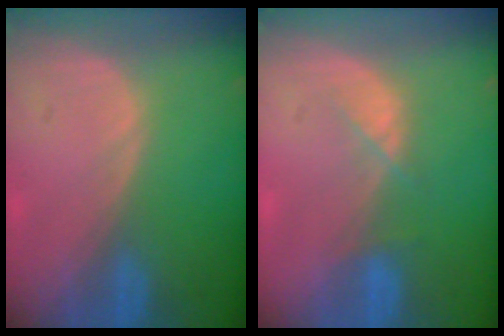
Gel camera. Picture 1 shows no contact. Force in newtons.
{"total": 2.4, "press": 2.3, "slide": 0.5}